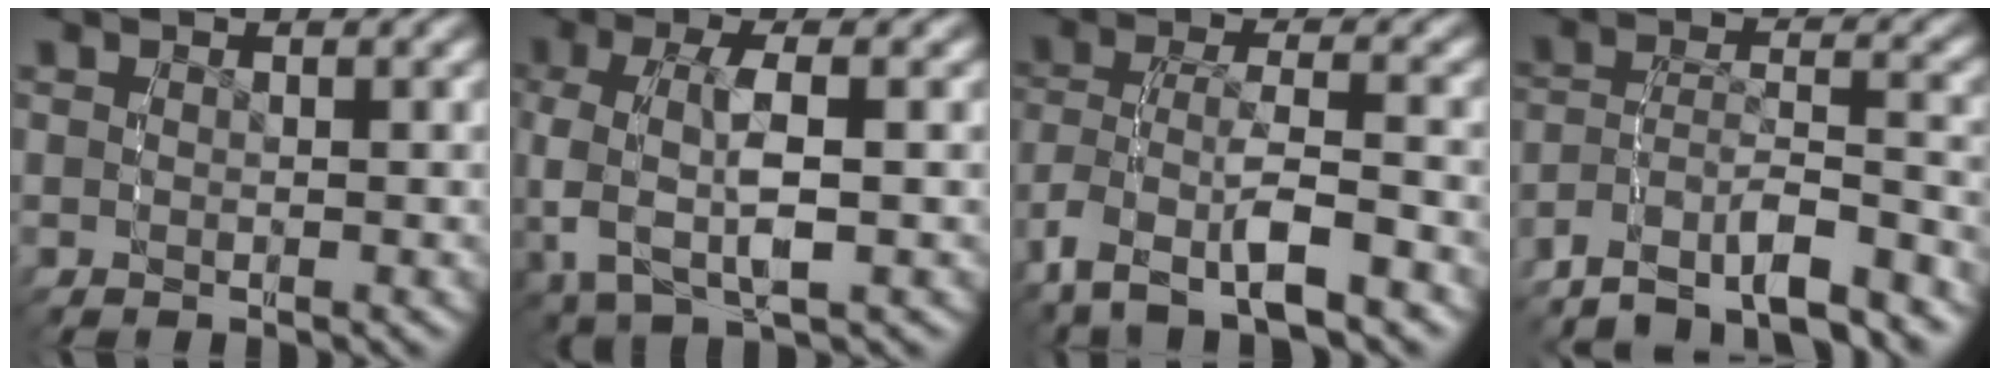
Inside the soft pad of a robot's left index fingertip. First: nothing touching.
{"total": 6.8, "force": [0.0, 4.0, 5.5], "torque": [-0.129, -0.006, 0.003]}
{"total": 5.1, "force": [-2.3, 2.8, 3.6], "torque": [-0.088, -0.018, -0.028]}
{"total": 9.1, "force": [-7.5, 4.0, 3.3], "torque": [-0.060, -0.021, -0.117]}